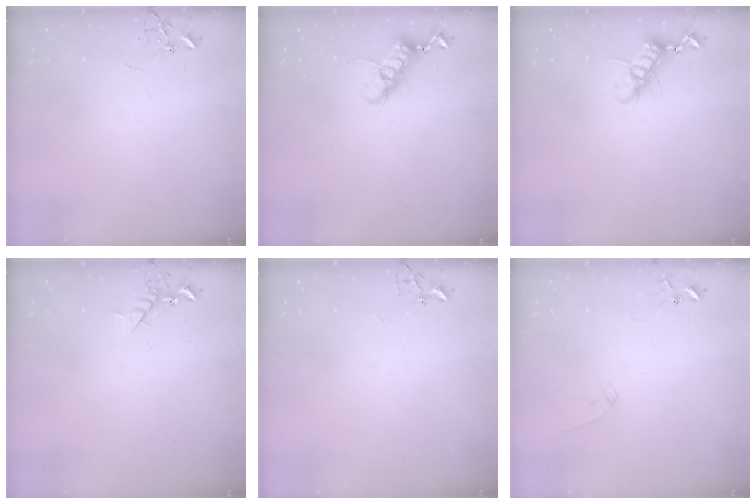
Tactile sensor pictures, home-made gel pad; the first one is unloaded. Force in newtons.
{"total": 11.8, "press": 11.8, "slide": 1.2}
{"total": 11.1, "press": 11.1, "slide": 0.3}
{"total": 5.3, "press": 5.2, "slide": 1.0}
{"total": 1.7, "press": 1.6, "slide": 0.2}
{"total": 6.6, "press": 6.6, "slide": 0.6}